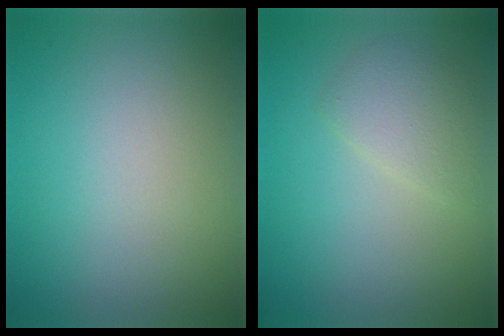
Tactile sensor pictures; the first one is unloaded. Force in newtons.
{"total": 2.2, "press": 2.2, "slide": 0.0}